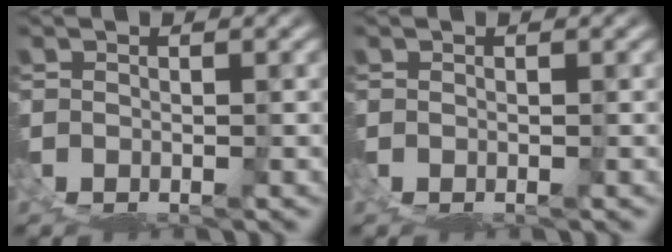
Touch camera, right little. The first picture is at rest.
{"total": 0.0}